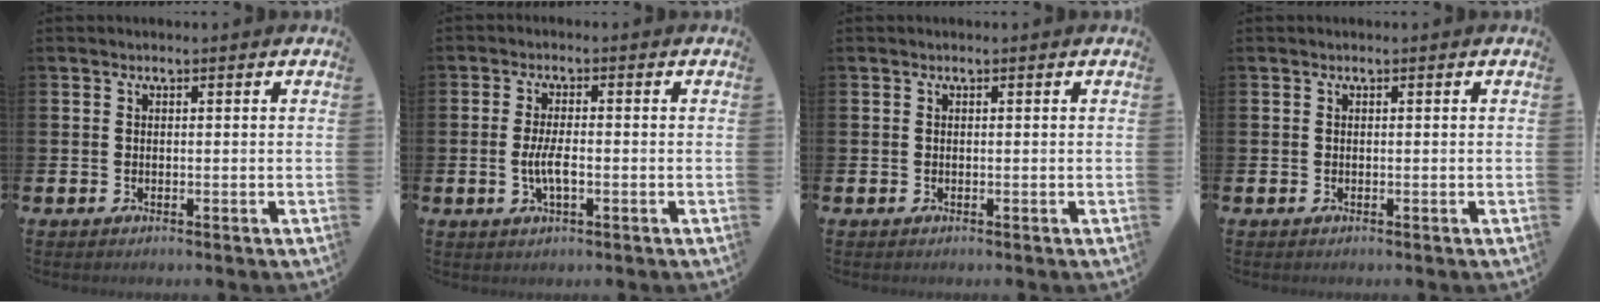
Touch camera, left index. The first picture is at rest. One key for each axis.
{"total": 3.7, "fx": -0.8, "fy": 1.2, "fz": 3.4, "tx": -0.064, "ty": 0.000, "tz": -0.017}
{"total": 0.0}
{"total": 0.0}